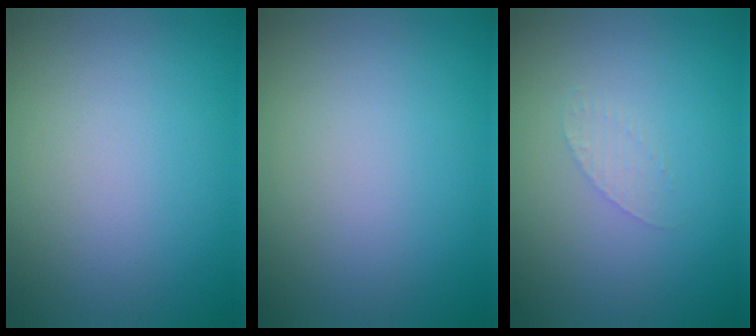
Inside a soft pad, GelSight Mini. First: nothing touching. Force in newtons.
{"total": 0.0}
{"total": 1.0, "press": 1.0, "slide": 0.1}